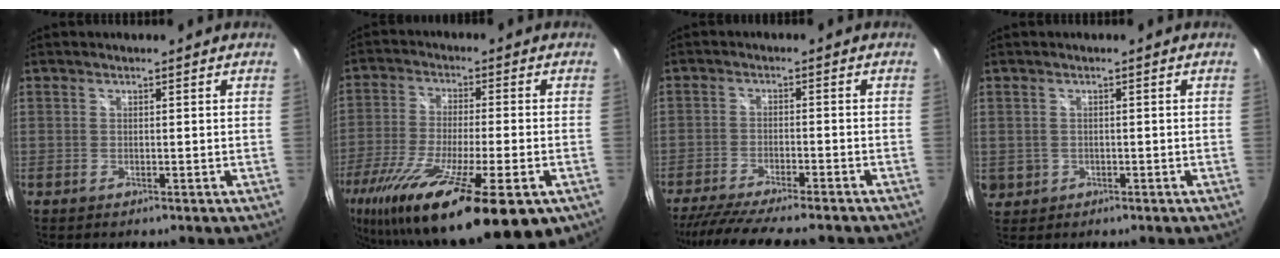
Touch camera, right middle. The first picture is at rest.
{"total": 24.5, "force": [-14.8, 5.2, 18.9], "torque": [-0.348, -0.073, -0.245]}
{"total": 14.8, "force": [-12.8, 1.9, 7.2], "torque": [-0.148, -0.032, -0.200]}
{"total": 4.0, "force": [-0.4, 3.7, 1.4], "torque": [-0.033, -0.001, 0.003]}